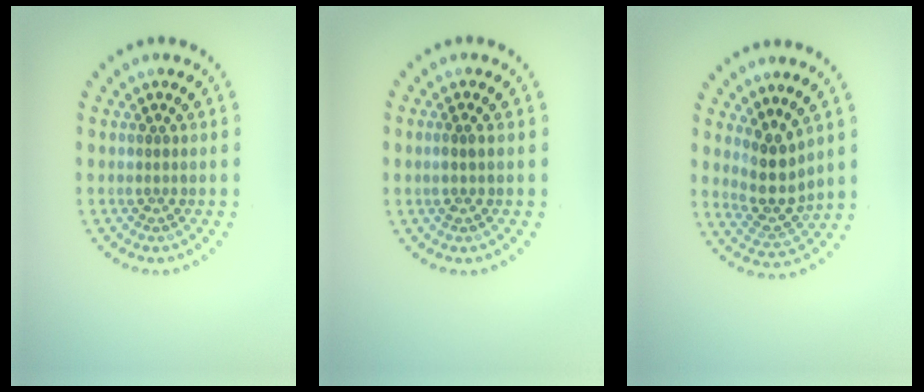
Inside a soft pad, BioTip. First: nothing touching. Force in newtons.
{"total": 0.7, "press": 0.4, "slide": 0.6}
{"total": 3.5, "press": 2.7, "slide": 2.2}